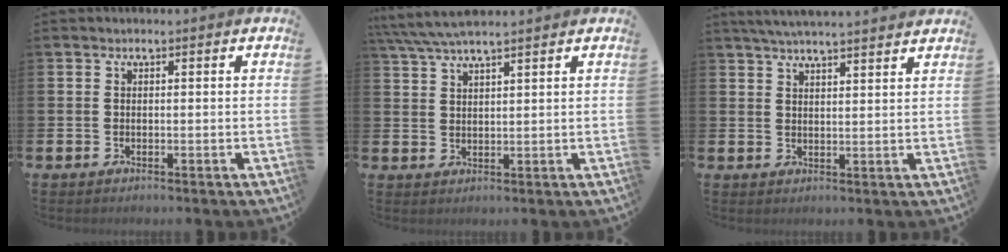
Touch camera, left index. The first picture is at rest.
{"total": 5.0, "force": [4.5, 0.5, 2.2], "torque": [-0.053, -0.013, 0.081]}
{"total": 4.4, "force": [4.3, -0.2, 1.0], "torque": [-0.022, -0.019, 0.075]}